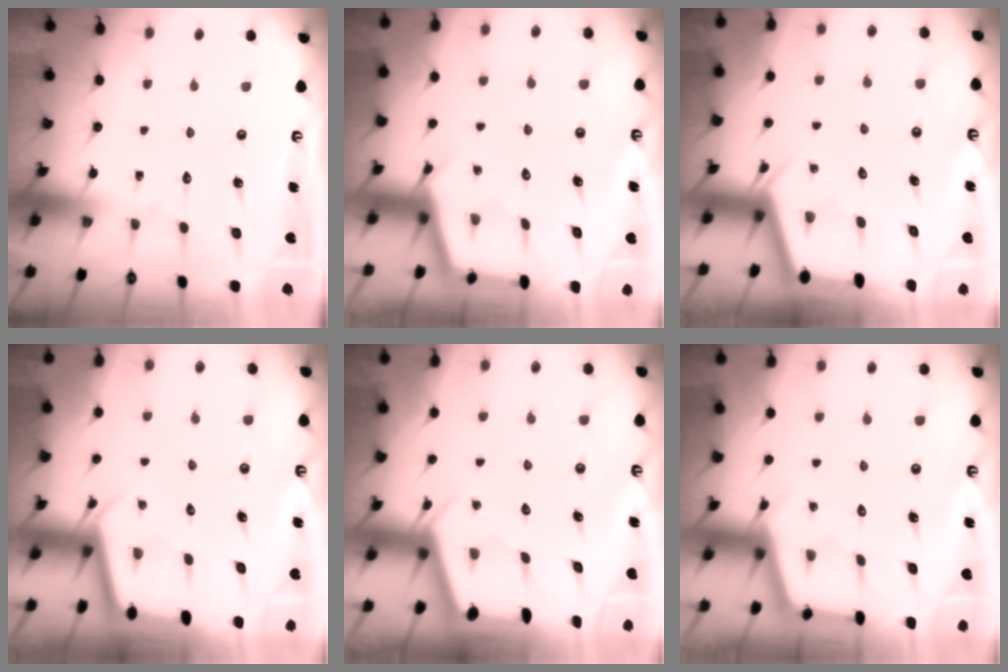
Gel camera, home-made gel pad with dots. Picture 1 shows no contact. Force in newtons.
{"total": 3.2, "press": 3.2, "slide": 0.3}
{"total": 2.4, "press": 2.4, "slide": 0.2}
{"total": 2.3, "press": 2.3, "slide": 0.1}
{"total": 2.5, "press": 2.5, "slide": 0.3}
{"total": 3.0, "press": 2.9, "slide": 0.3}